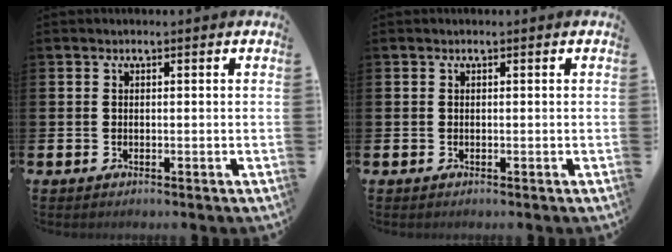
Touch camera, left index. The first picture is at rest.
{"total": 0.0}